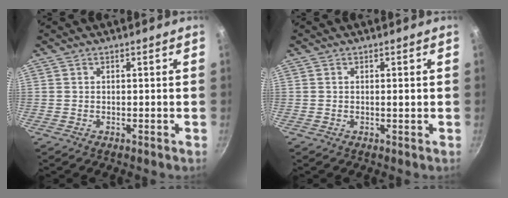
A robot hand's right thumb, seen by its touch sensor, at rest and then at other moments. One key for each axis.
{"total": 0.8, "fx": 0.1, "fy": 0.3, "fz": 0.8, "tx": -0.012, "ty": 0.001, "tz": 0.001}